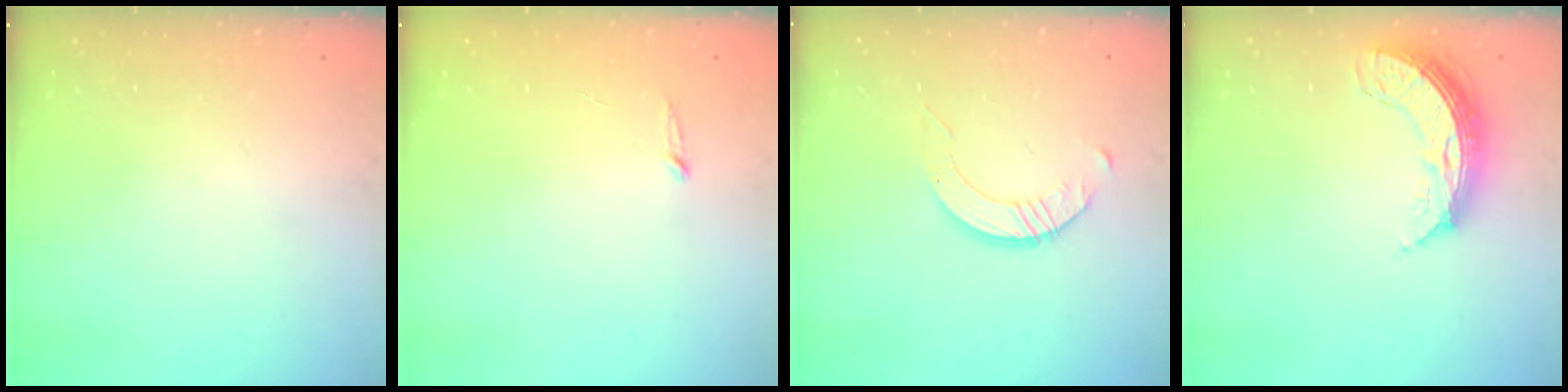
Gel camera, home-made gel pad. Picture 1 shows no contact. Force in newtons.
{"total": 2.5, "press": 2.5, "slide": 0.2}
{"total": 2.5, "press": 2.5, "slide": 0.3}
{"total": 8.6, "press": 8.6, "slide": 0.7}